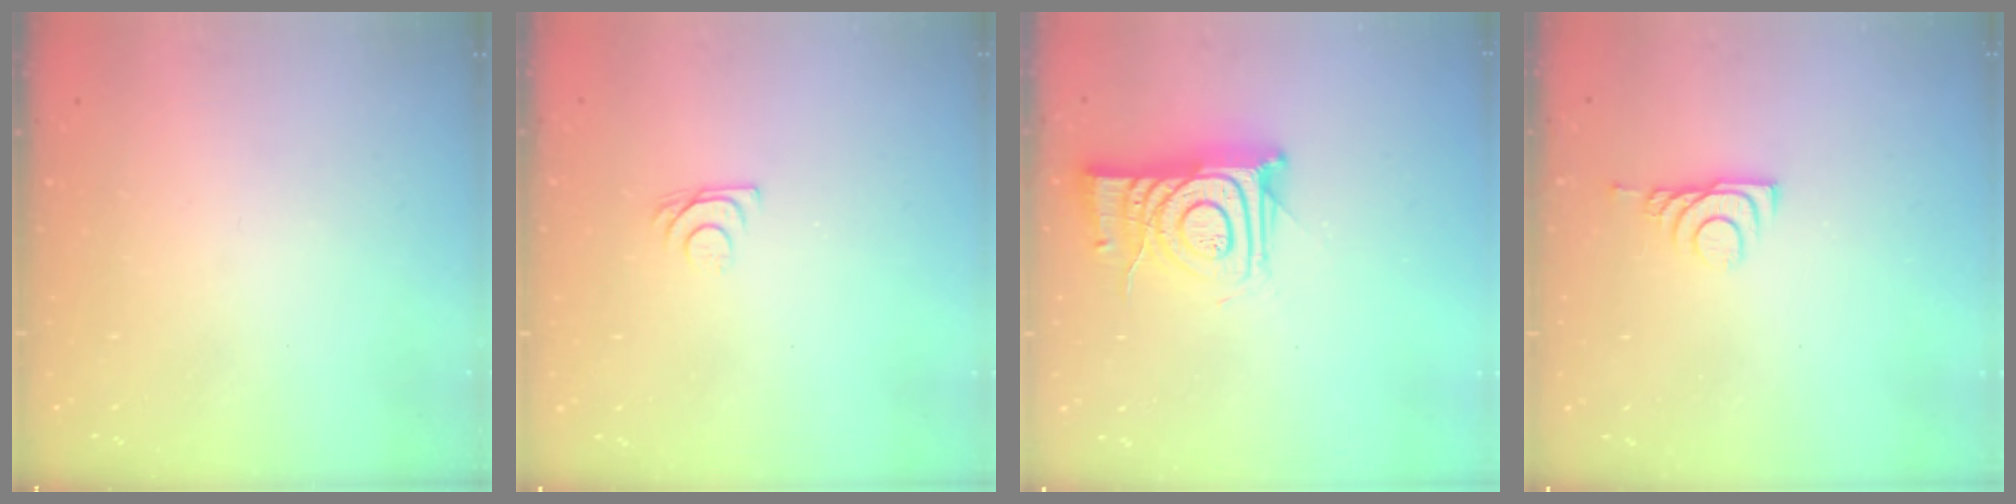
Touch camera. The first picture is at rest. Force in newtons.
{"total": 6.1, "press": 6.0, "slide": 0.8}
{"total": 12.7, "press": 12.7, "slide": 0.6}
{"total": 6.0, "press": 5.9, "slide": 0.8}